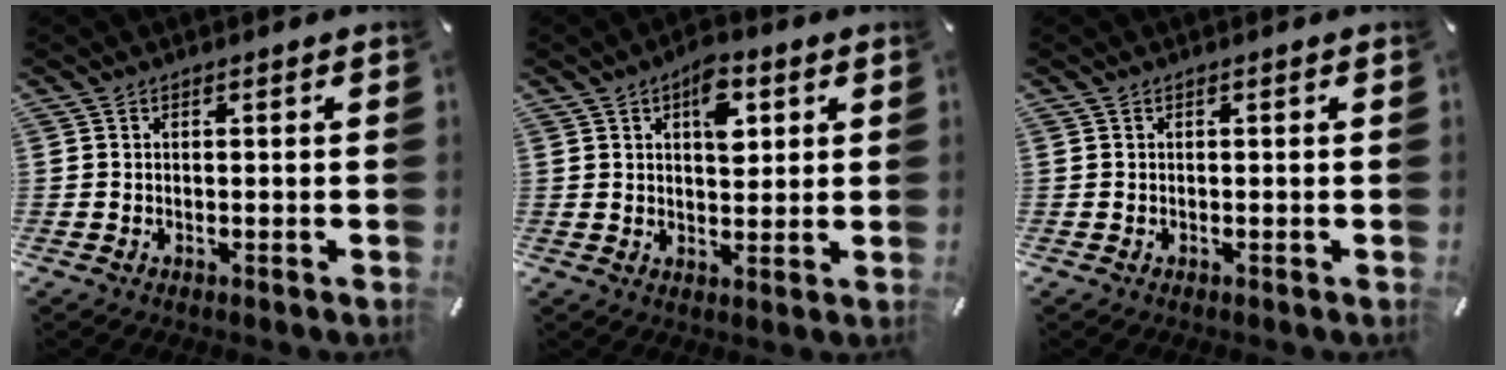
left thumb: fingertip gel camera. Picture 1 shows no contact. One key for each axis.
{"total": 8.5, "fx": 3.1, "fy": 5.0, "fz": 6.1, "tx": -0.076, "ty": -0.005, "tz": 0.048}
{"total": 0.0}